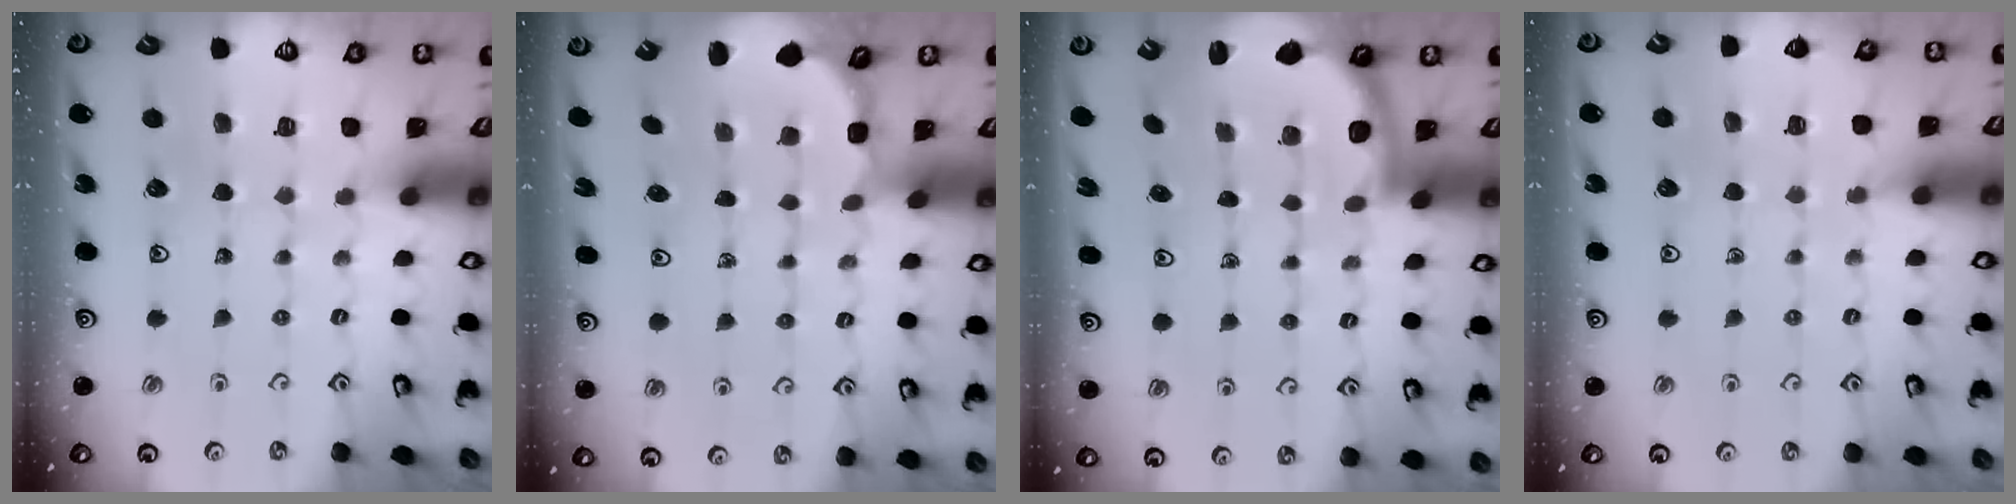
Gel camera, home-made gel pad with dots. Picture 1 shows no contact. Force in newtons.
{"total": 3.7, "press": 3.4, "slide": 1.6}
{"total": 2.6, "press": 2.5, "slide": 0.6}
{"total": 3.1, "press": 3.0, "slide": 0.5}